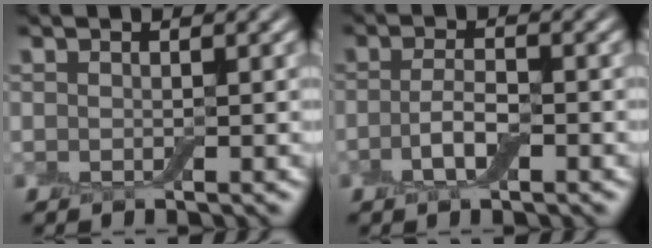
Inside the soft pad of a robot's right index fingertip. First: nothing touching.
{"total": 2.7, "force": [-1.0, 0.9, 2.3], "torque": [-0.051, 0.001, -0.024]}